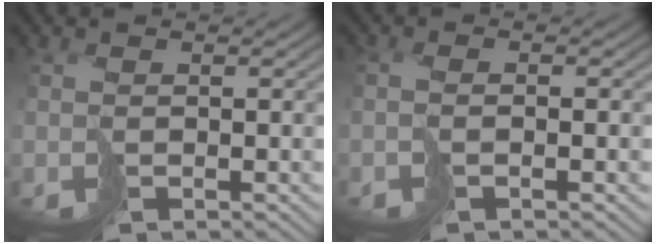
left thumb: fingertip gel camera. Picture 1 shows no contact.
{"total": 2.2, "force": [-0.7, 0.6, 2.0], "torque": [-0.037, -0.004, -0.017]}